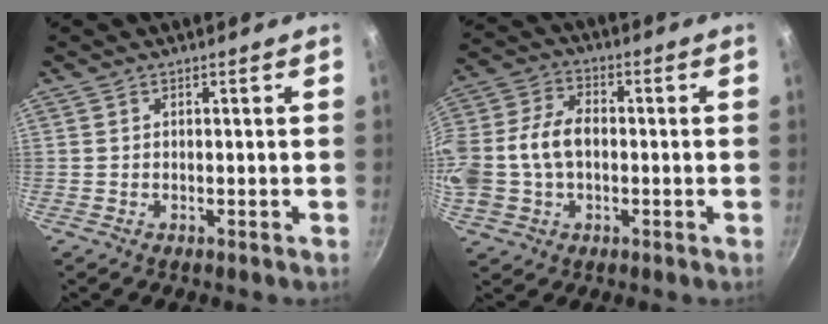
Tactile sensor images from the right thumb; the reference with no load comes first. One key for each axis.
{"total": 13.9, "fx": -0.9, "fy": 9.8, "fz": 9.9, "tx": -0.202, "ty": 0.033, "tz": -0.024}